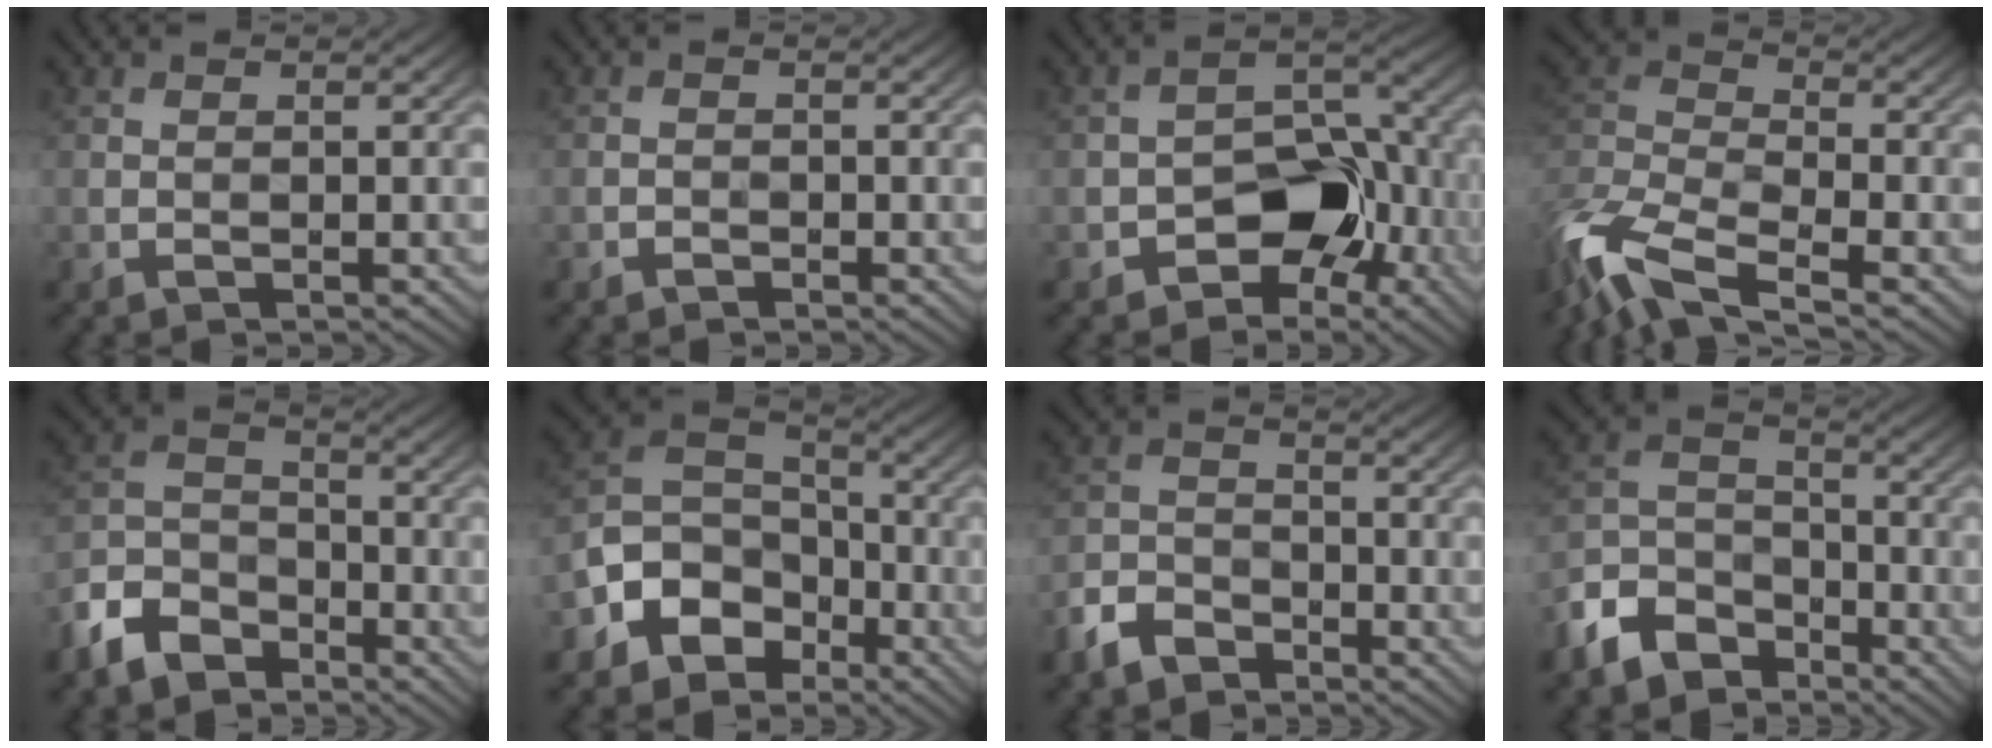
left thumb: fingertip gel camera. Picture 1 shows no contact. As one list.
[{"total": 0.7, "force": [-0.7, 0.2, 0.0], "torque": [-0.005, -0.003, -0.010]}, {"total": 8.0, "force": [-3.8, 5.2, 4.9], "torque": [-0.061, 0.001, -0.067]}, {"total": 11.3, "force": [-7.5, 4.4, 7.2], "torque": [-0.178, -0.017, -0.145]}, {"total": 7.9, "force": [-5.7, 4.4, 3.3], "torque": [-0.088, -0.011, -0.126]}, {"total": 8.6, "force": [-4.9, 6.2, 3.4], "torque": [-0.077, -0.010, -0.106]}, {"total": 5.3, "force": [-3.9, 2.9, 2.1], "torque": [-0.055, -0.010, -0.088]}, {"total": 8.7, "force": [-6.3, 4.9, 3.3], "torque": [-0.084, -0.014, -0.136]}]